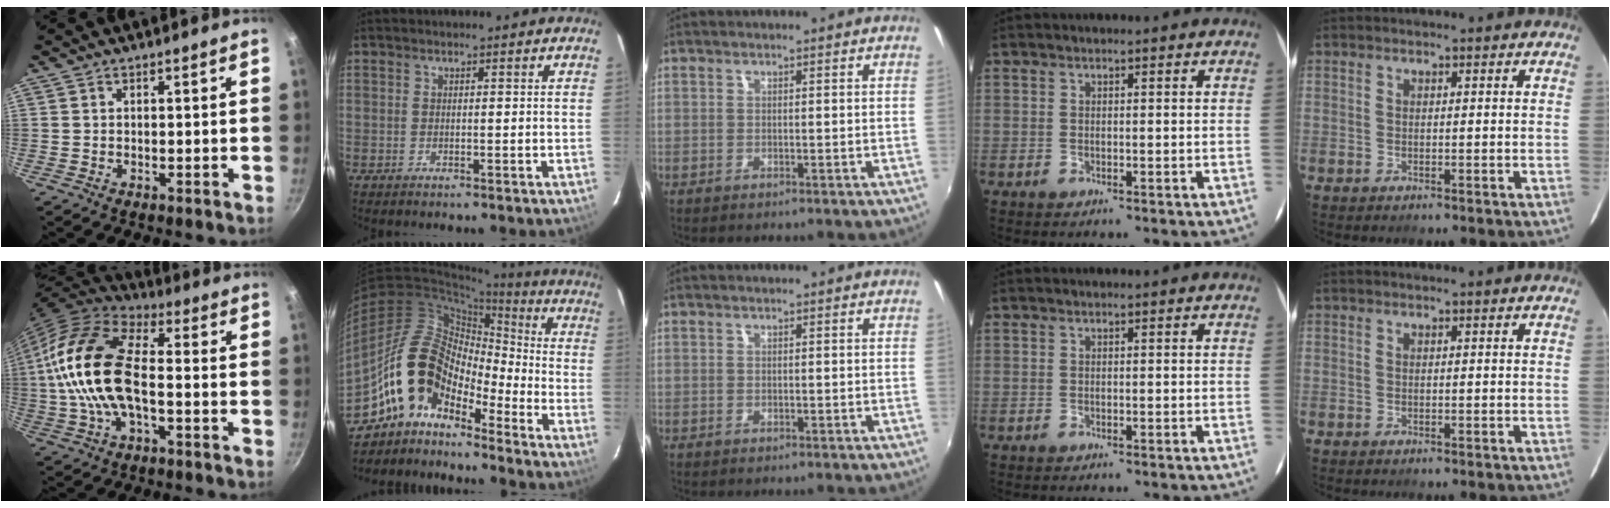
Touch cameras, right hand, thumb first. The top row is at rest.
{"thumb": {"total": 18.5, "force": [-1.1, 9.1, 16.0], "torque": [-0.302, 0.031, -0.035]}, "index": {"total": 12.0, "force": [-8.6, 6.2, 5.4], "torque": [-0.090, 0.028, -0.176]}}